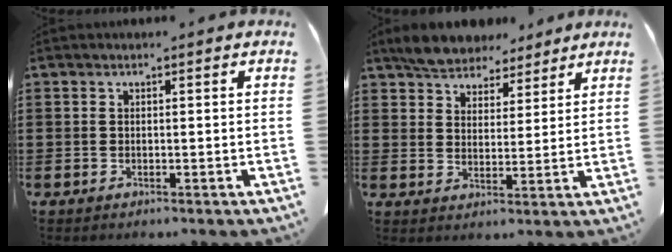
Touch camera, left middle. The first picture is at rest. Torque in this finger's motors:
{"motor_torque": [0.10, -0.07, 0.15, 0.04]}